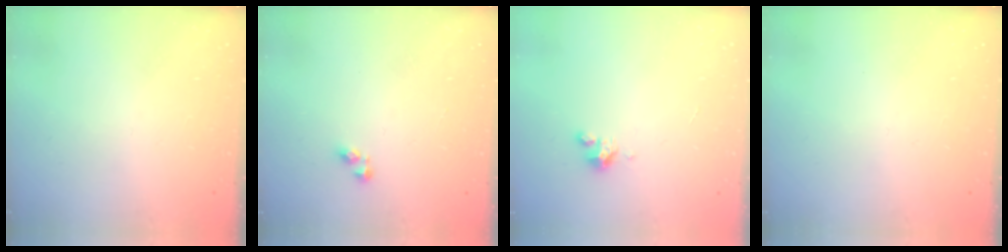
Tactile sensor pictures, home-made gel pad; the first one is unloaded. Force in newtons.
{"total": 3.8, "press": 3.8, "slide": 0.7}
{"total": 2.8, "press": 2.8, "slide": 0.2}
{"total": 0.0}